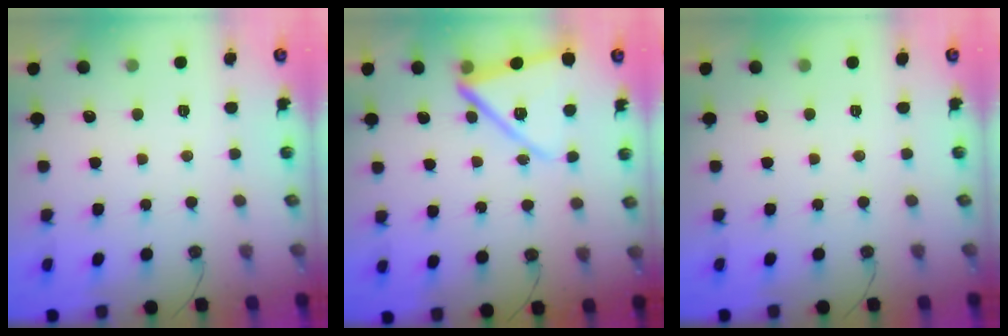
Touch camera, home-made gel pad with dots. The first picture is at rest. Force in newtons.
{"total": 13.4, "press": 13.3, "slide": 1.7}
{"total": 0.0}